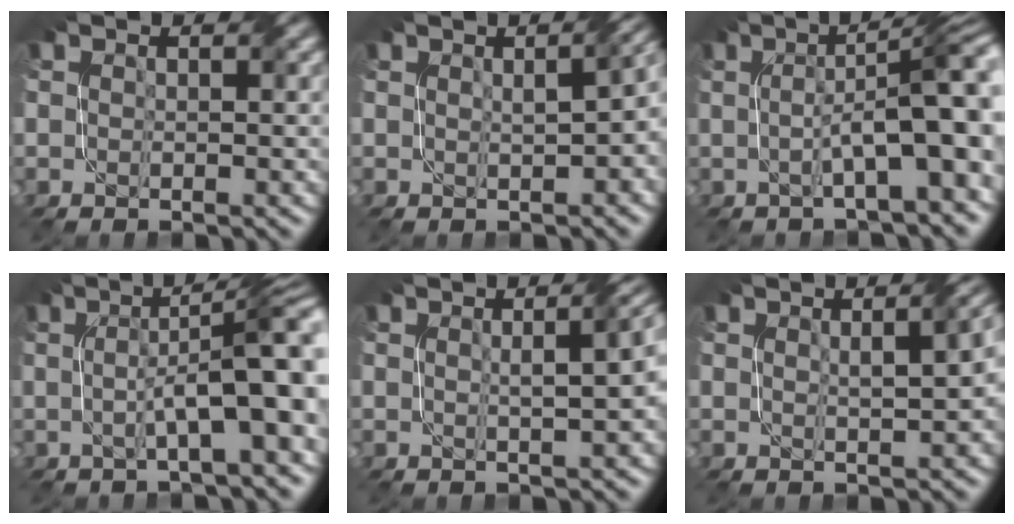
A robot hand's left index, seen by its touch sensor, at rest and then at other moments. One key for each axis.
{"total": 5.0, "fx": 0.3, "fy": 1.9, "fz": 4.6, "tx": -0.057, "ty": 0.006, "tz": 0.012}
{"total": 8.6, "fx": -0.4, "fy": 1.9, "fz": 8.3, "tx": -0.117, "ty": 0.021, "tz": -0.011}
{"total": 8.3, "fx": 0.0, "fy": 1.7, "fz": 8.2, "tx": -0.113, "ty": 0.020, "tz": -0.005}
{"total": 7.1, "fx": 1.2, "fy": 2.8, "fz": 6.4, "tx": -0.032, "ty": 0.037, "tz": 0.000}
{"total": 5.3, "fx": 1.1, "fy": 1.6, "fz": 4.9, "tx": -0.032, "ty": 0.022, "tz": 0.013}